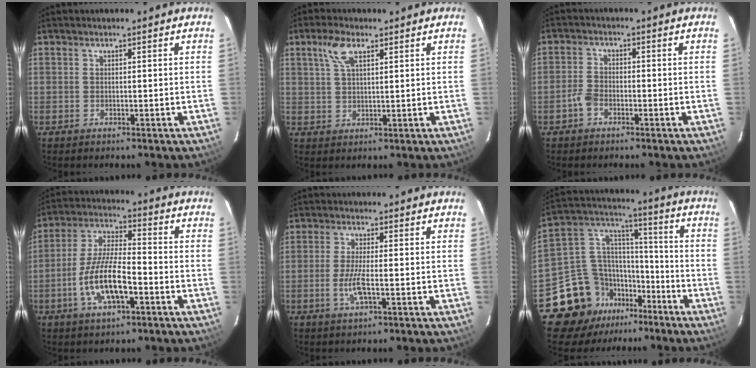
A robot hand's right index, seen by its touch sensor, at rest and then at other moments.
{"total": 5.0, "force": [2.6, 2.0, 3.8], "torque": [-0.076, 0.011, 0.052]}
{"total": 3.1, "force": [-1.9, 1.7, 1.7], "torque": [-0.044, 0.007, -0.038]}
{"total": 11.8, "force": [-4.6, 3.8, 10.2], "torque": [-0.213, -0.001, -0.085]}
{"total": 4.9, "force": [-1.5, 0.6, 4.6], "torque": [-0.094, -0.007, -0.031]}
{"total": 15.0, "force": [-10.2, 10.3, 3.8], "torque": [-0.099, 0.068, -0.167]}